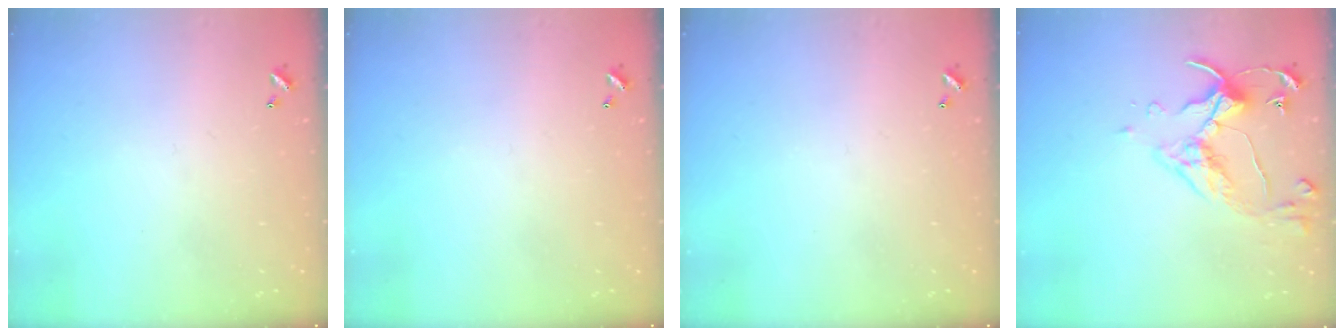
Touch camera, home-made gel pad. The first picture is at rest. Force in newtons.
{"total": 0.0}
{"total": 0.0}
{"total": 5.3, "press": 5.2, "slide": 1.0}